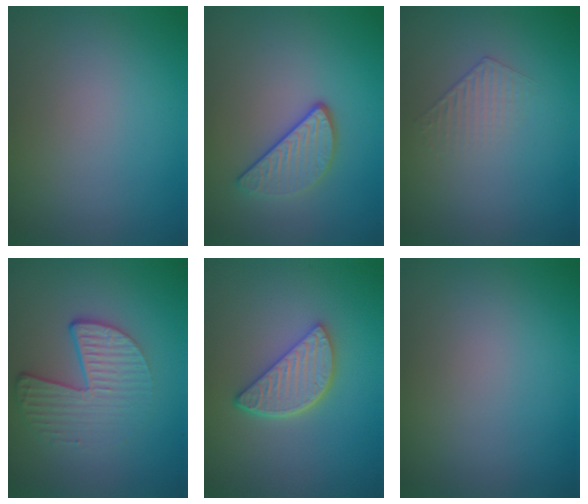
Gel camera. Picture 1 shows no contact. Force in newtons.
{"total": 3.0, "press": 2.5, "slide": 1.6}
{"total": 1.0, "press": 0.4, "slide": 0.9}
{"total": 4.7, "press": 3.0, "slide": 3.6}
{"total": 3.9, "press": 3.2, "slide": 2.2}
{"total": 0.0}